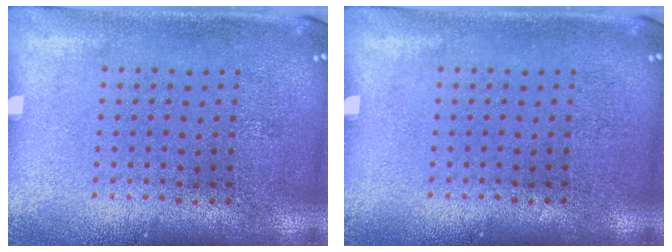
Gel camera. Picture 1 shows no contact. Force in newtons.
{"total": 0.0}